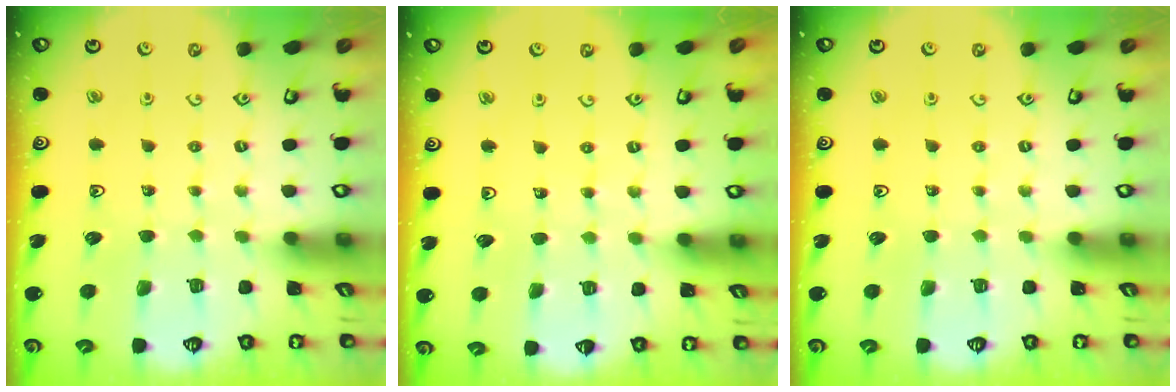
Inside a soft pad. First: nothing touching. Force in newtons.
{"total": 1.7, "press": 1.7, "slide": 0.1}
{"total": 0.0}